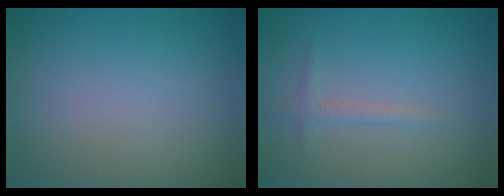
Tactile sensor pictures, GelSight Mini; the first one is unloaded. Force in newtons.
{"total": 1.0, "press": 1.0, "slide": 0.0}